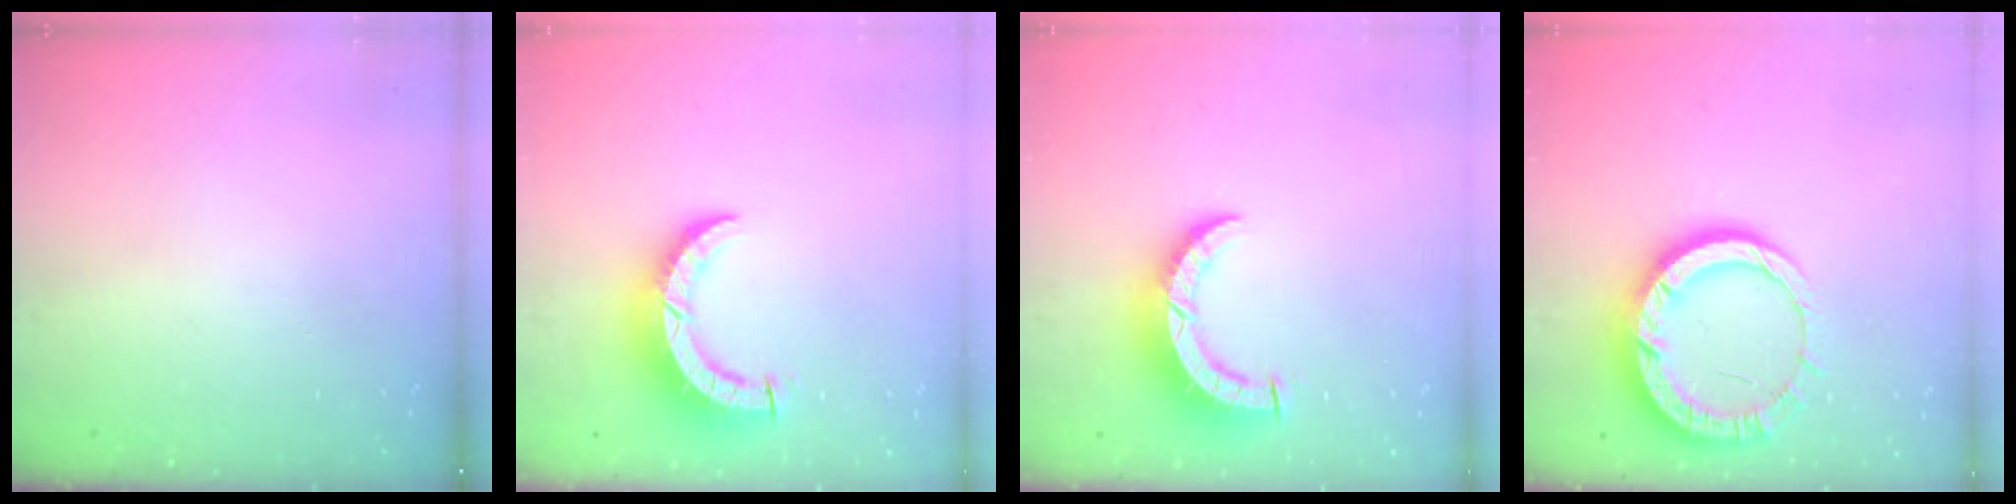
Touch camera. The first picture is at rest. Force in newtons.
{"total": 8.2, "press": 8.1, "slide": 0.8}
{"total": 7.7, "press": 7.6, "slide": 0.8}
{"total": 14.0, "press": 13.9, "slide": 1.4}